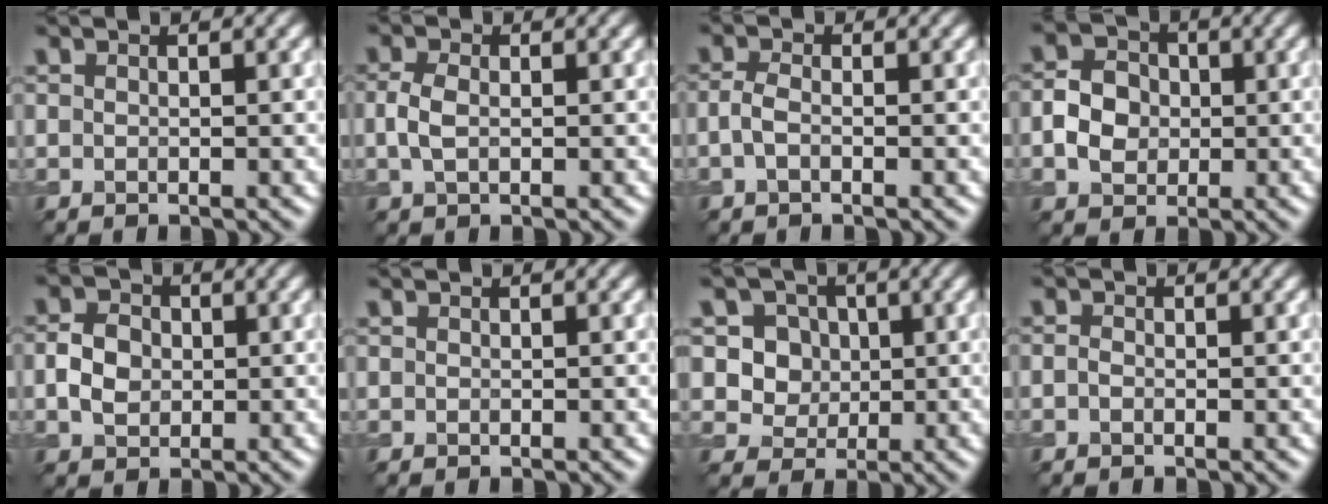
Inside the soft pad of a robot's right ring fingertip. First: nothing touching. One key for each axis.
{"total": 2.1, "fx": 0.0, "fy": 1.3, "fz": 1.7, "tx": -0.042, "ty": 0.000, "tz": -0.003}
{"total": 1.5, "fx": -0.5, "fy": 0.7, "fz": 1.3, "tx": -0.031, "ty": 0.000, "tz": -0.014}
{"total": 3.8, "fx": -0.4, "fy": 3.2, "fz": 2.0, "tx": -0.035, "ty": 0.004, "tz": -0.011}
{"total": 3.2, "fx": -0.1, "fy": 2.6, "fz": 1.9, "tx": -0.039, "ty": 0.003, "tz": -0.007}
{"total": 0.0}
{"total": 5.0, "fx": 1.4, "fy": 4.4, "fz": 2.0, "tx": -0.036, "ty": -0.001, "tz": 0.026}
{"total": 0.6, "fx": -0.3, "fy": 0.4, "fz": 0.4, "tx": -0.009, "ty": 0.000, "tz": -0.007}